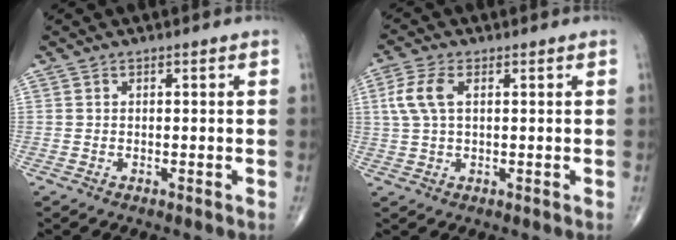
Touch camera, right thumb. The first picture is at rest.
{"total": 6.0, "force": [1.5, 3.1, 4.9], "torque": [-0.125, 0.013, 0.029]}